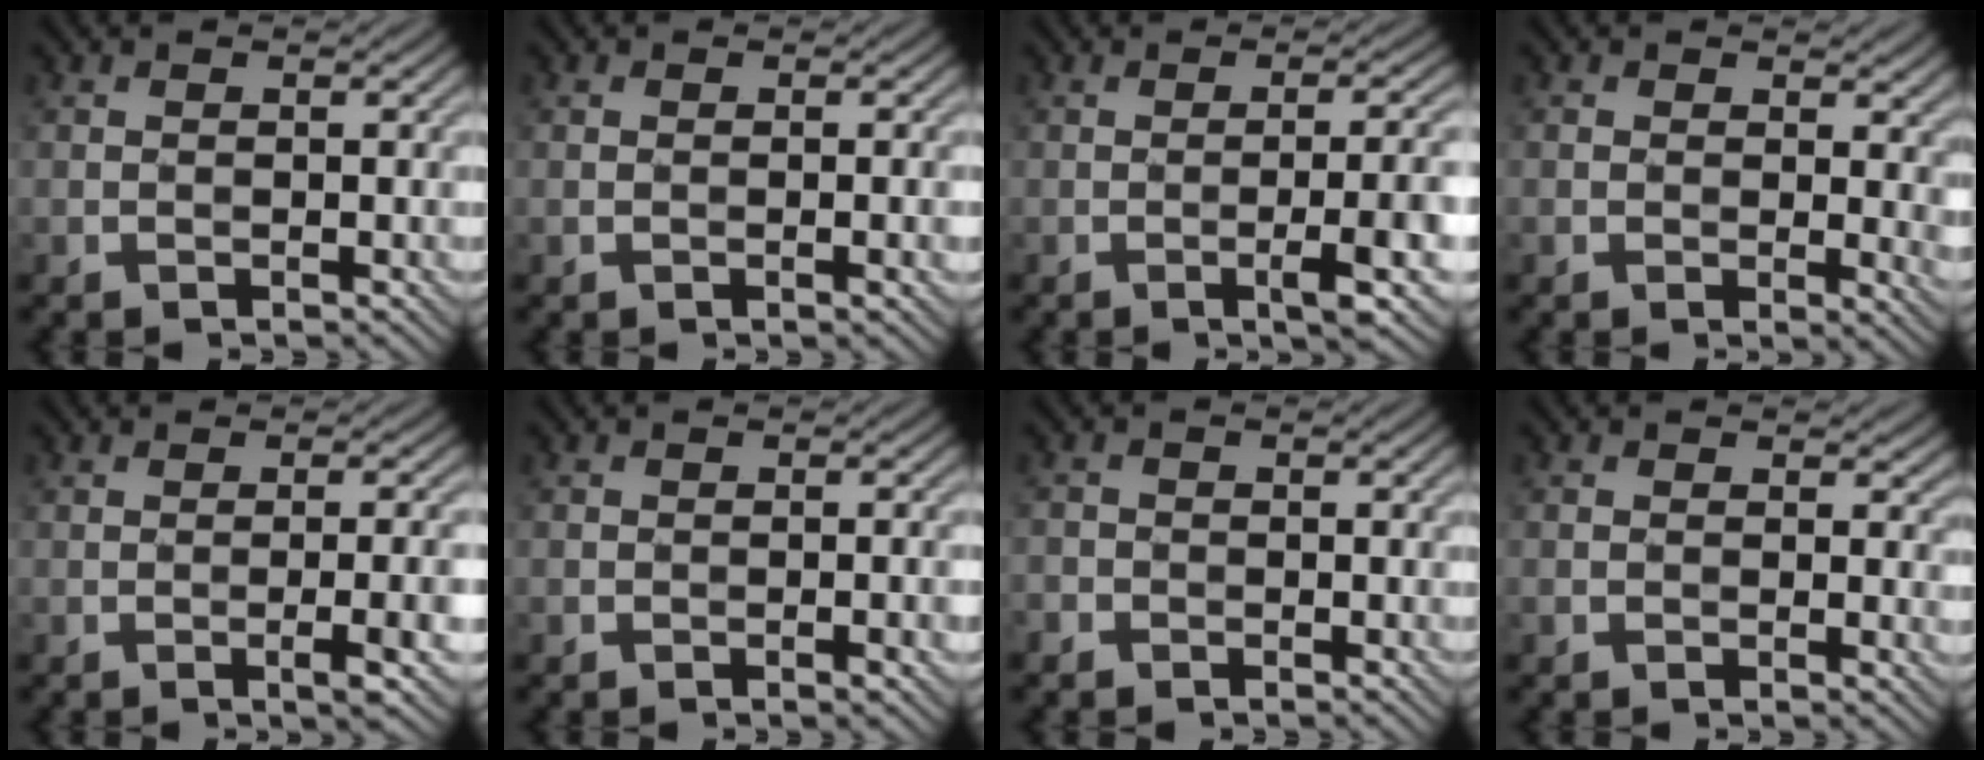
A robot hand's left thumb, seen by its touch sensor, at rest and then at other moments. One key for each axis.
{"total": 1.1, "fx": -0.3, "fy": -0.1, "fz": 1.1, "tx": -0.023, "ty": 0.000, "tz": -0.005}
{"total": 6.7, "fx": -2.0, "fy": 0.9, "fz": 6.3, "tx": -0.094, "ty": 0.007, "tz": -0.026}
{"total": 5.2, "fx": 0.9, "fy": 3.2, "fz": 4.1, "tx": -0.055, "ty": -0.009, "tz": 0.016}
{"total": 4.3, "fx": -1.3, "fy": 0.4, "fz": 4.1, "tx": -0.065, "ty": 0.004, "tz": -0.018}
{"total": 1.4, "fx": -0.7, "fy": 0.2, "fz": 1.1, "tx": -0.016, "ty": 0.001, "tz": -0.008}
{"total": 1.6, "fx": -1.1, "fy": 1.1, "fz": 0.5, "tx": -0.009, "ty": -0.003, "tz": -0.022}
{"total": 2.7, "fx": 0.5, "fy": 1.8, "fz": 2.0, "tx": -0.035, "ty": -0.009, "tz": 0.007}